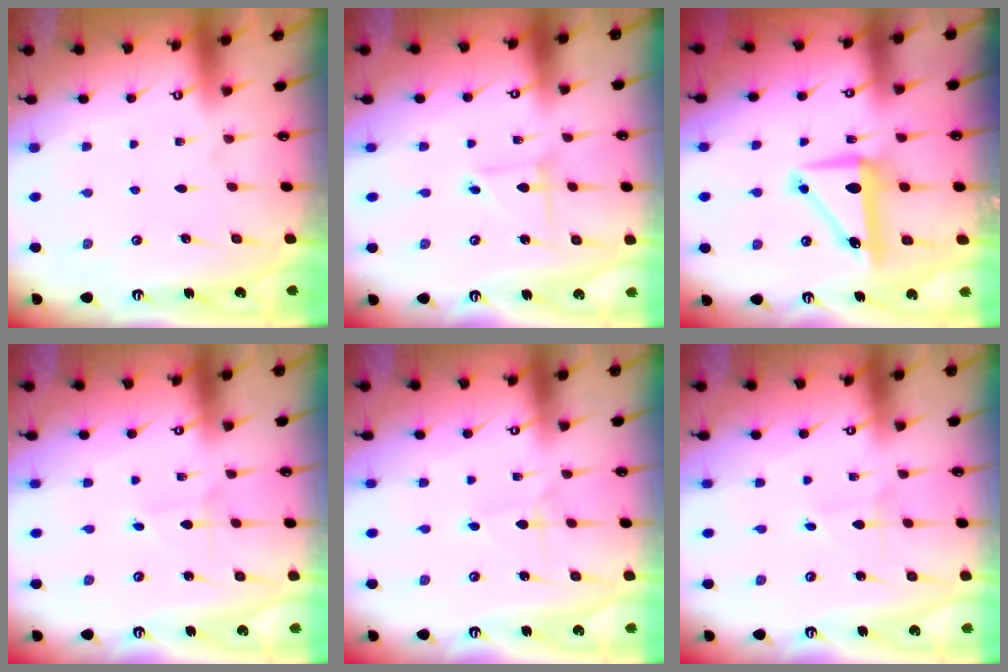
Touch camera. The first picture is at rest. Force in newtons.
{"total": 2.5, "press": 2.5, "slide": 0.2}
{"total": 8.1, "press": 8.0, "slide": 1.6}
{"total": 0.7, "press": 0.7, "slide": 0.0}
{"total": 1.6, "press": 1.6, "slide": 0.0}
{"total": 0.7, "press": 0.7, "slide": 0.0}